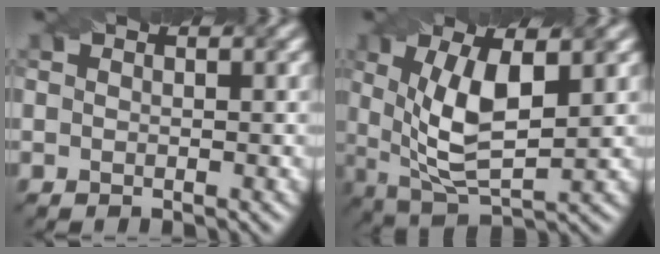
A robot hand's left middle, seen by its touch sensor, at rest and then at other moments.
{"total": 7.5, "force": [1.1, 3.0, 6.8], "torque": [-0.137, -0.006, 0.023]}